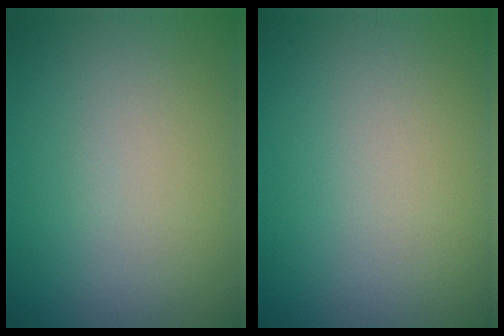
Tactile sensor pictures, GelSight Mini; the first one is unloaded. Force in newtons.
{"total": 0.0}